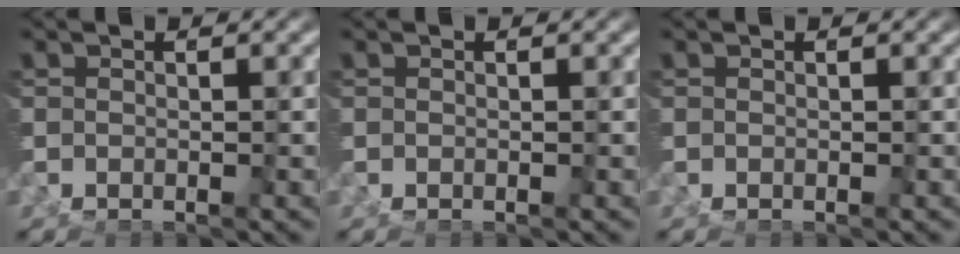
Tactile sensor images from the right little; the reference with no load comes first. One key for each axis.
{"total": 0.0}
{"total": 0.0}